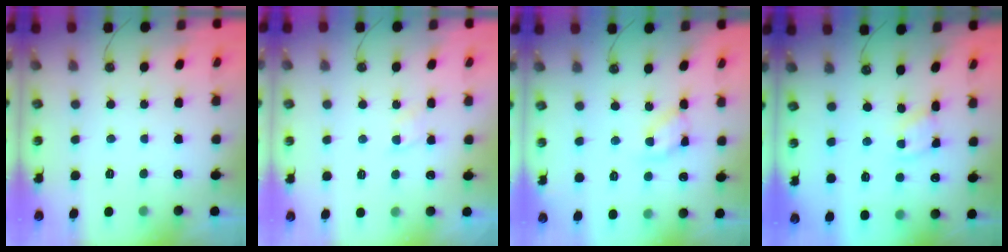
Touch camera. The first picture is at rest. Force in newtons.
{"total": 3.9, "press": 3.9, "slide": 0.5}
{"total": 11.9, "press": 11.8, "slide": 1.4}
{"total": 2.5, "press": 2.4, "slide": 0.3}